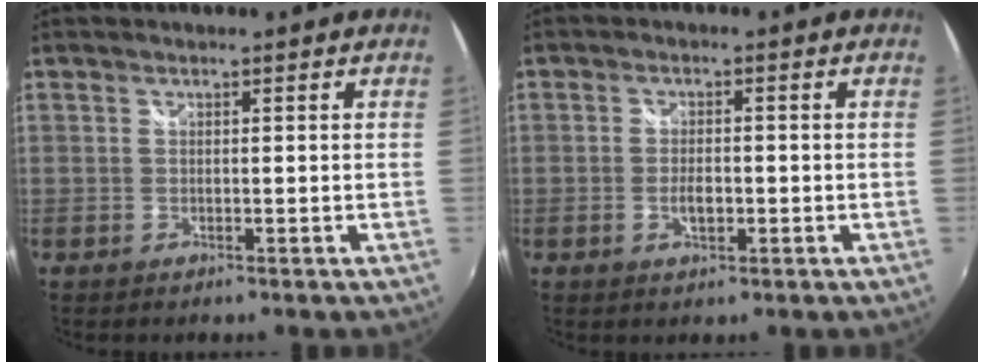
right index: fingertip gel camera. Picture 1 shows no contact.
{"total": 3.2, "force": [-0.9, 1.5, 2.6], "torque": [-0.050, -0.001, -0.017]}